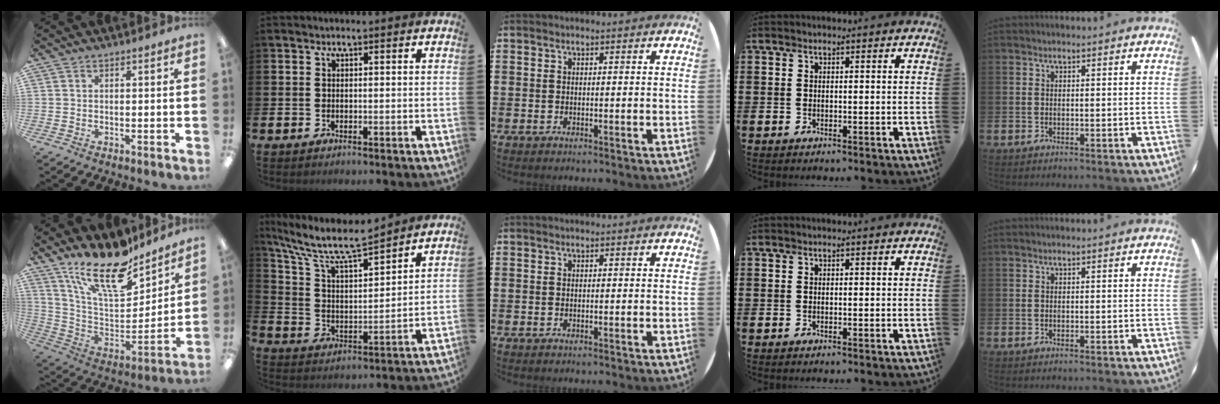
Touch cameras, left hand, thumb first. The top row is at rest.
{"thumb": {"total": 20.3, "force": [15.8, 6.7, 10.9], "torque": [-0.202, -0.106, 0.278]}, "index": {"total": 9.1, "force": [8.0, 1.4, 4.0], "torque": [-0.117, -0.046, 0.137]}}